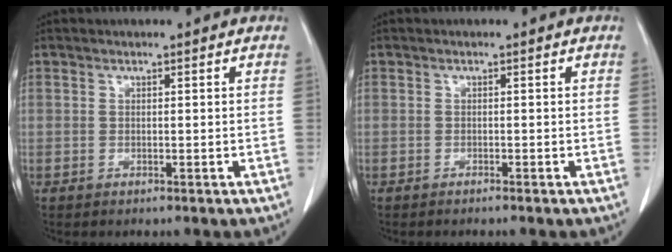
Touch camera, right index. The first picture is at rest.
{"total": 0.8, "force": [-0.7, -0.2, 0.3], "torque": [-0.009, 0.001, -0.011]}